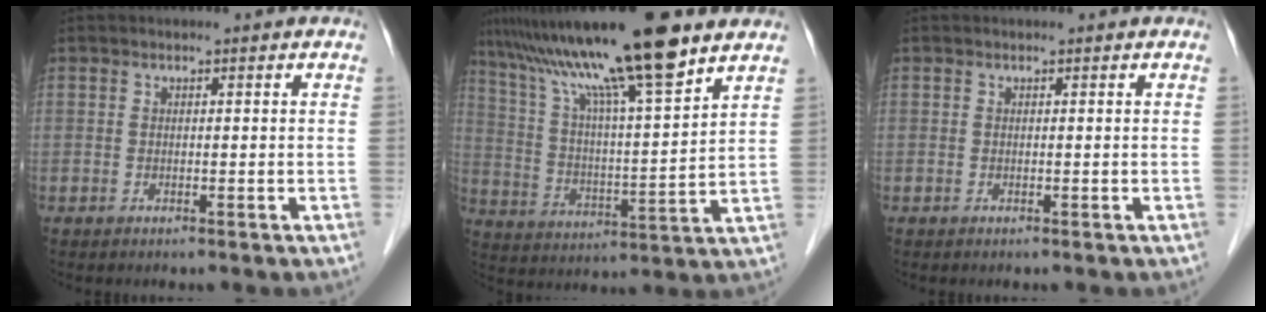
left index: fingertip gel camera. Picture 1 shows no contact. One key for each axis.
{"total": 19.5, "fx": 14.1, "fy": 1.0, "fz": 13.5, "tx": -0.237, "ty": 0.024, "tz": 0.244}
{"total": 0.0}